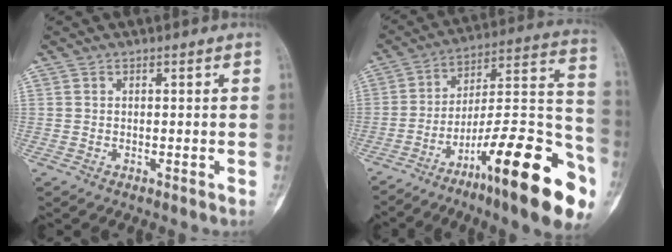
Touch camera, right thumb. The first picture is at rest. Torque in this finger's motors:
{"motor_torque": [2.28, 2.44, 0.34, -0.58, 0.14]}